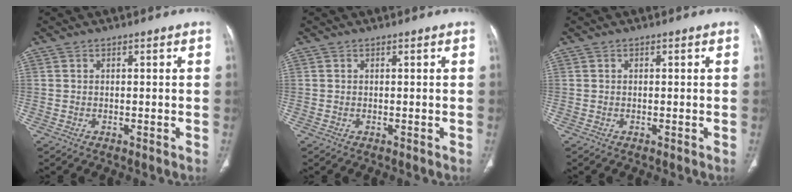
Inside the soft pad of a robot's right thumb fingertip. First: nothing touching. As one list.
[{"total": 0.0}, {"total": 0.0}]